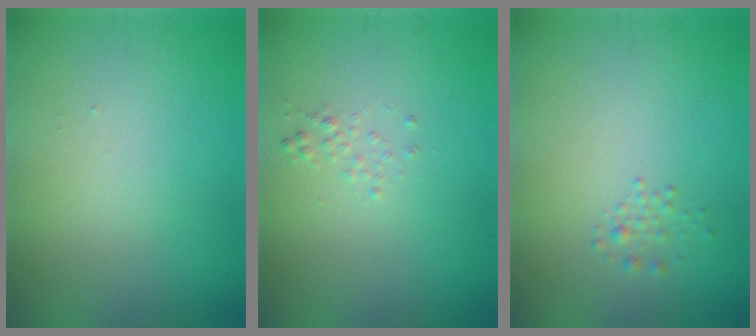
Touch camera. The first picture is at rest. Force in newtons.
{"total": 0.8, "press": 0.8, "slide": 0.1}
{"total": 0.9, "press": 0.9, "slide": 0.1}